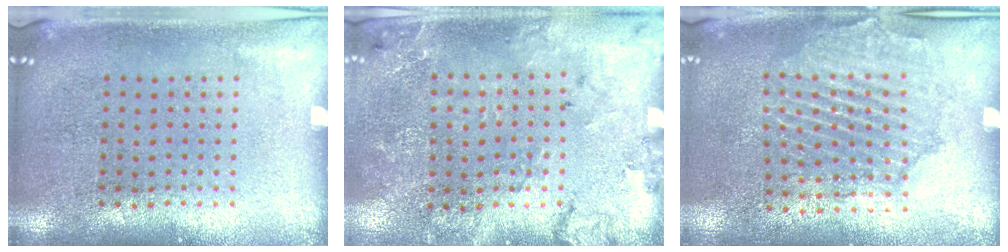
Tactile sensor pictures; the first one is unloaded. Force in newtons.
{"total": 1.7, "press": 1.6, "slide": 0.5}
{"total": 1.6, "press": 1.6, "slide": 0.3}